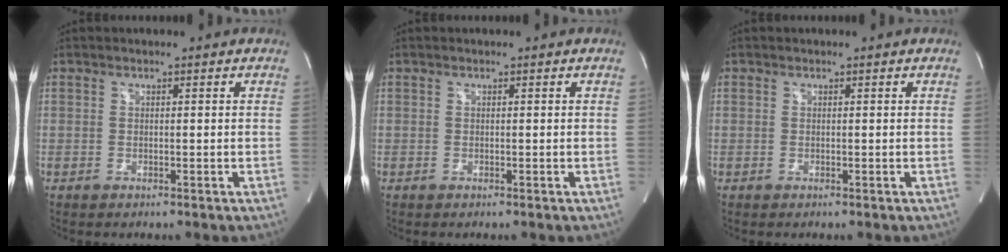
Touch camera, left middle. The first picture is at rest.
{"total": 0.0}
{"total": 0.0}